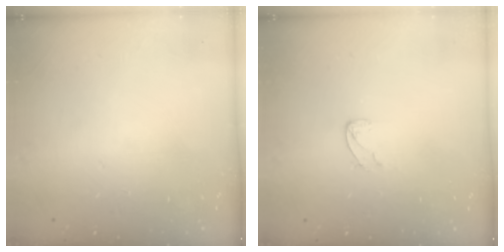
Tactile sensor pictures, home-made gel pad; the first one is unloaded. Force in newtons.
{"total": 4.2, "press": 4.2, "slide": 0.4}